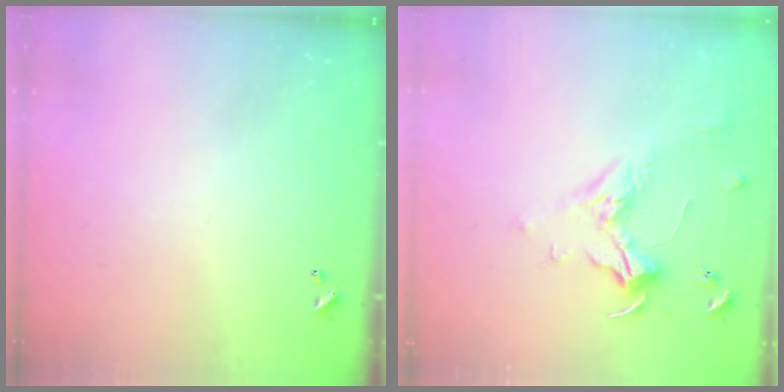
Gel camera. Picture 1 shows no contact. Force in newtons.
{"total": 1.8, "press": 1.7, "slide": 0.6}